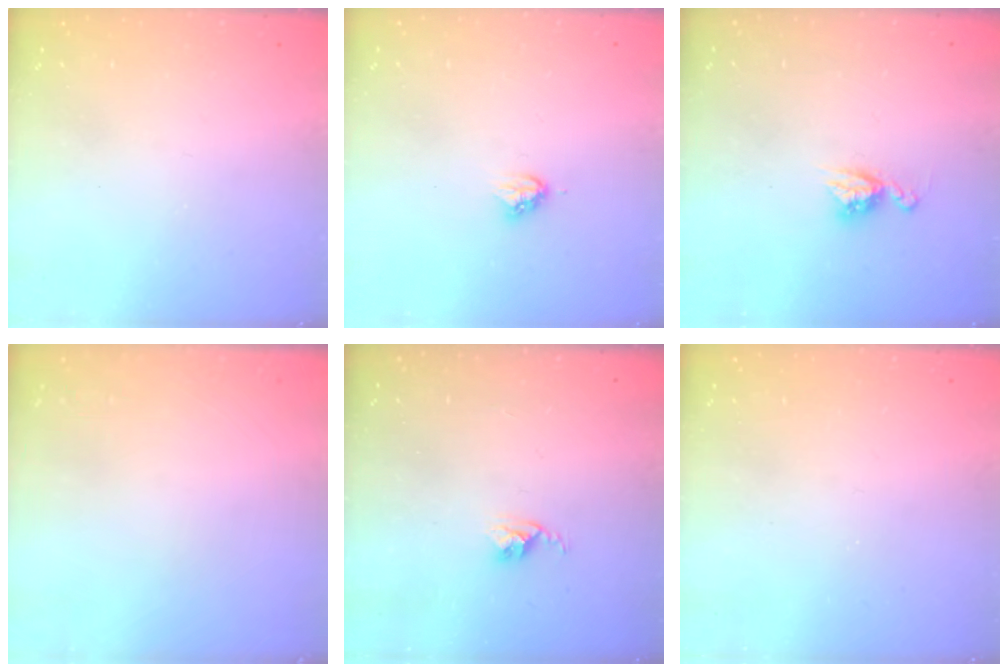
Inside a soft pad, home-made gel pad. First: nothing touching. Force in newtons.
{"total": 3.8, "press": 3.8, "slide": 0.3}
{"total": 7.7, "press": 7.7, "slide": 0.6}
{"total": 0.0}
{"total": 2.8, "press": 2.7, "slide": 0.4}
{"total": 0.0}